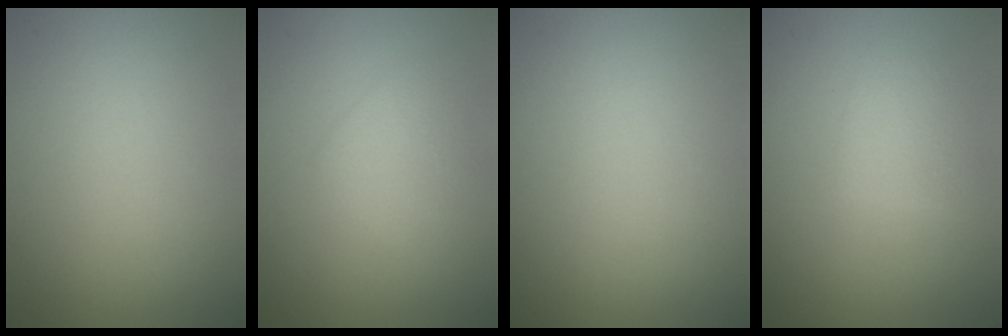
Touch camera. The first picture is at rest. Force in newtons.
{"total": 1.9, "press": 1.9, "slide": 0.1}
{"total": 0.0}
{"total": 1.9, "press": 1.9, "slide": 0.1}